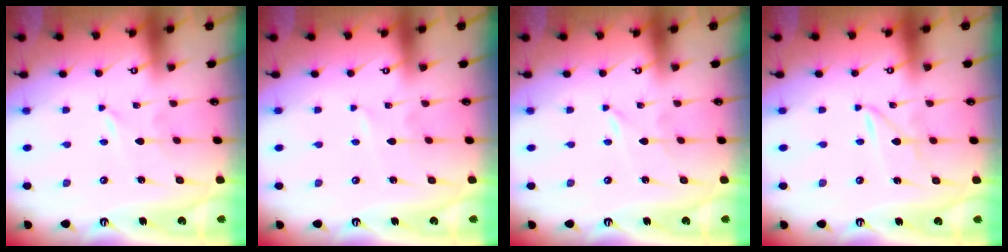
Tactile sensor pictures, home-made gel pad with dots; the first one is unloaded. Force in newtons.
{"total": 1.6, "press": 1.6, "slide": 0.2}
{"total": 0.0}
{"total": 1.5, "press": 1.5, "slide": 0.1}